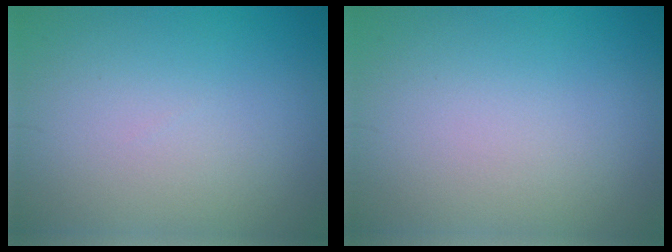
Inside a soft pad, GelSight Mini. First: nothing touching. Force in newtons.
{"total": 0.0}